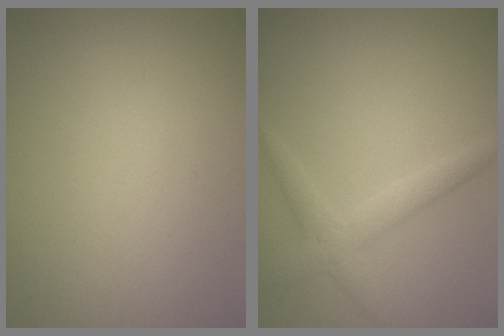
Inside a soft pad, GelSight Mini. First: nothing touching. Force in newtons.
{"total": 2.3, "press": 2.3, "slide": 0.2}